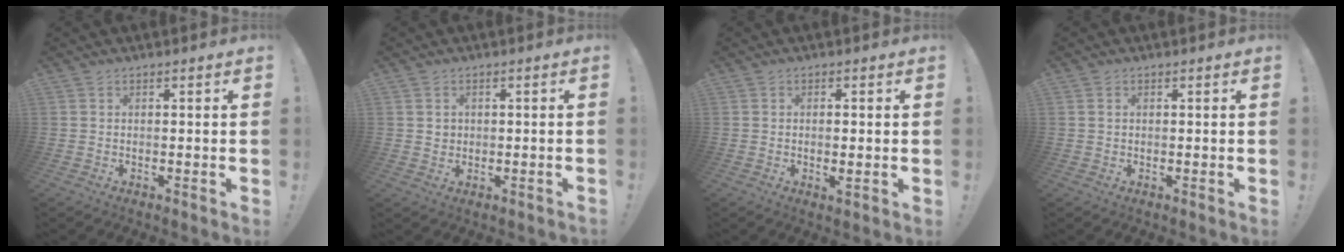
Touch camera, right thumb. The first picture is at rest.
{"total": 2.2, "force": [0.4, 2.2, 0.3], "torque": [0.001, 0.000, 0.006]}
{"total": 1.7, "force": [-0.1, 0.5, 1.6], "torque": [-0.025, 0.000, -0.002]}
{"total": 0.7, "force": [0.3, 0.6, 0.3], "torque": [-0.008, 0.004, 0.005]}